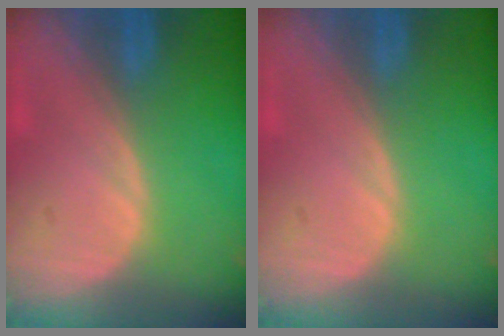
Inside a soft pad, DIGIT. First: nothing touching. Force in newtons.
{"total": 0.0}